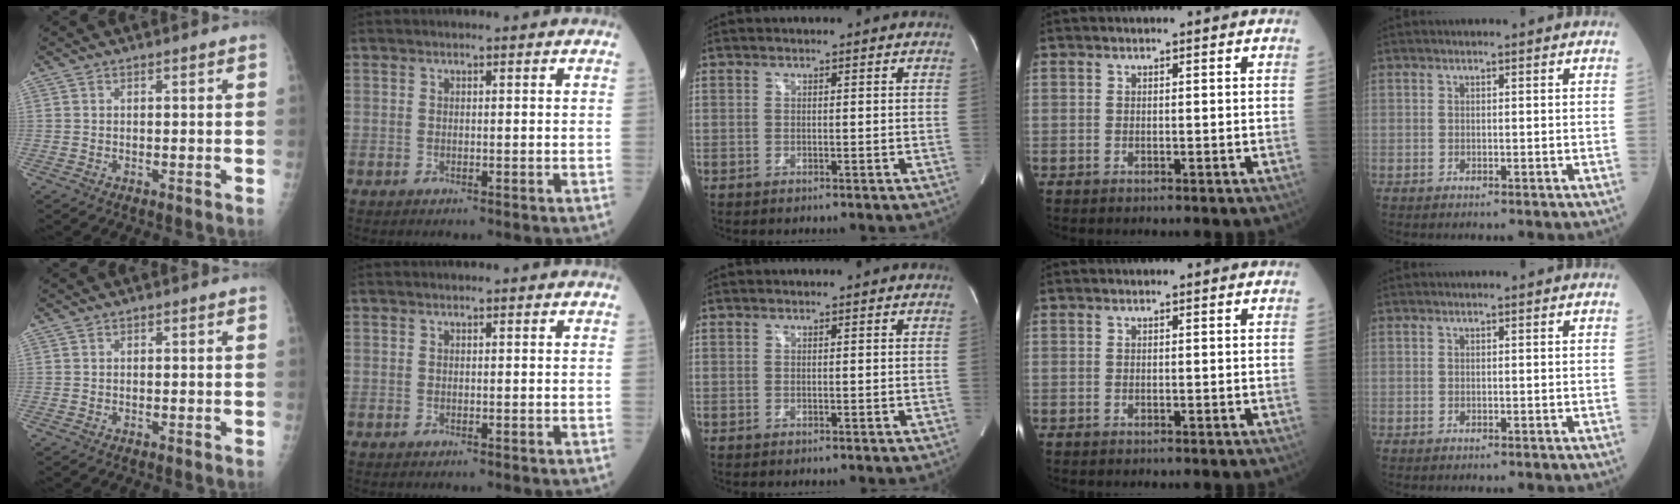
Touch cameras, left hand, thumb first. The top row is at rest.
{}